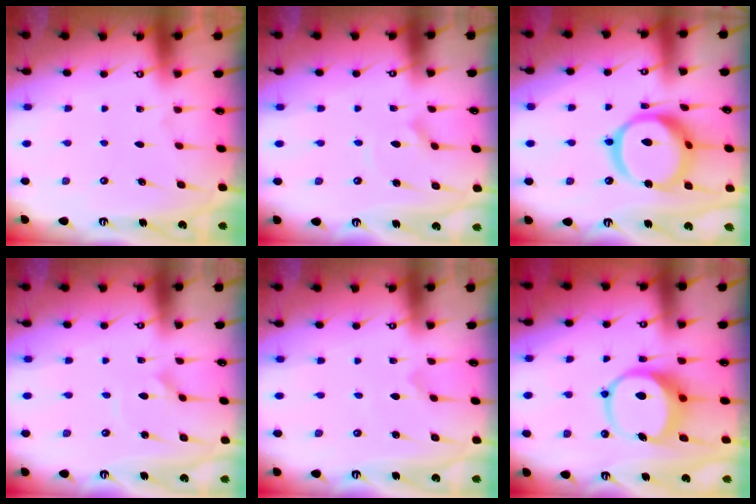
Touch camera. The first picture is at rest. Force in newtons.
{"total": 2.3, "press": 2.3, "slide": 0.3}
{"total": 18.3, "press": 18.2, "slide": 2.0}
{"total": 1.8, "press": 1.8, "slide": 0.1}
{"total": 0.0}
{"total": 8.9, "press": 8.7, "slide": 1.6}